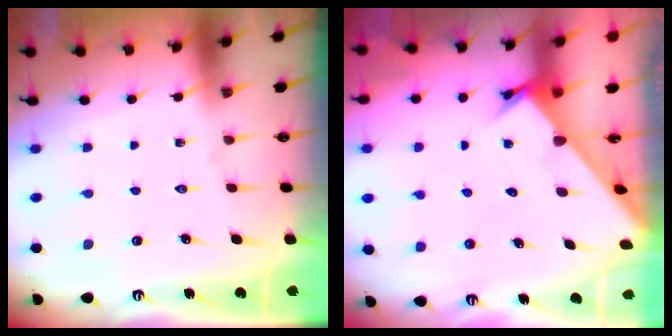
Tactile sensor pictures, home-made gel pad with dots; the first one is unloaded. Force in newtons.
{"total": 2.1, "press": 2.1, "slide": 0.1}